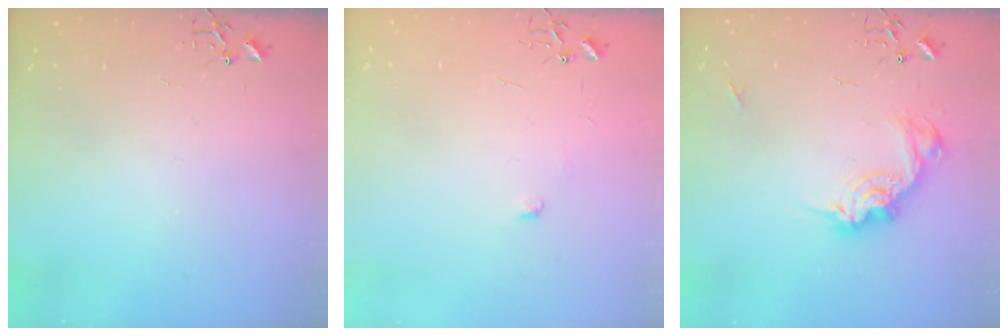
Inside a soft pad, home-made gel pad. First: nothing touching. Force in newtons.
{"total": 4.4, "press": 4.3, "slide": 0.5}
{"total": 15.3, "press": 15.3, "slide": 1.0}